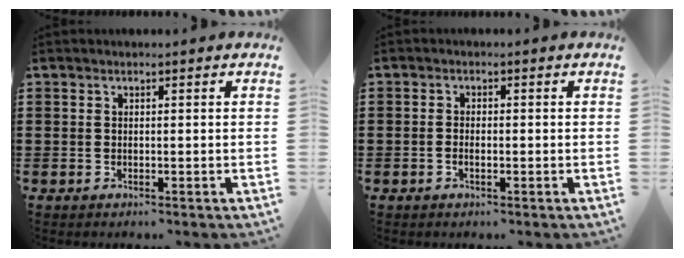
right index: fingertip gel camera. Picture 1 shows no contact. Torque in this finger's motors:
{"motor_torque": [0.14, 1.86, -0.02, -0.03]}